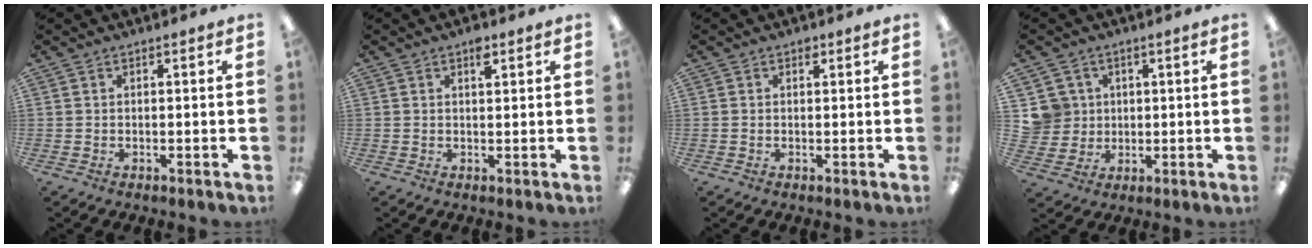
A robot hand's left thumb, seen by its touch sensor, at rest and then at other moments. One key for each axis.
{"total": 2.9, "fx": 1.8, "fy": 1.1, "fz": 2.0, "tx": -0.027, "ty": -0.005, "tz": 0.028}
{"total": 1.1, "fx": 0.7, "fy": 0.6, "fz": 0.7, "tx": -0.007, "ty": -0.002, "tz": 0.011}
{"total": 6.6, "fx": 2.2, "fy": 6.2, "fz": 0.0, "tx": -0.014, "ty": 0.003, "tz": 0.048}